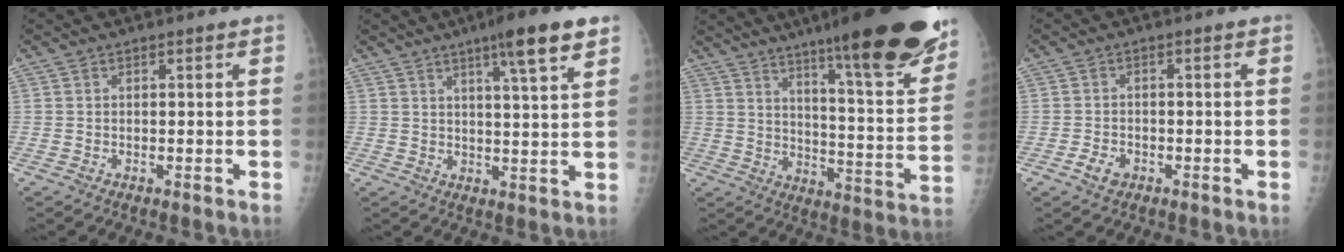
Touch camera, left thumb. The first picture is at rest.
{"total": 9.5, "force": [5.6, 1.0, 7.6], "torque": [-0.107, -0.023, 0.080]}
{"total": 28.3, "force": [19.2, 4.3, 20.3], "torque": [-0.261, -0.087, 0.270]}
{"total": 3.0, "force": [-1.6, 2.1, 1.5], "torque": [-0.022, 0.005, -0.027]}